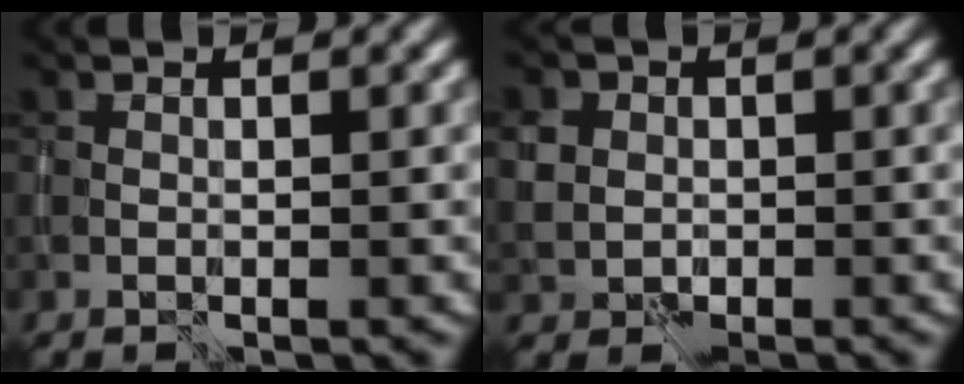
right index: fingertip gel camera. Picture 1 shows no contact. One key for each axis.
{"total": 2.7, "fx": 0.6, "fy": 2.6, "fz": 0.8, "tx": -0.034, "ty": 0.010, "tz": 0.010}